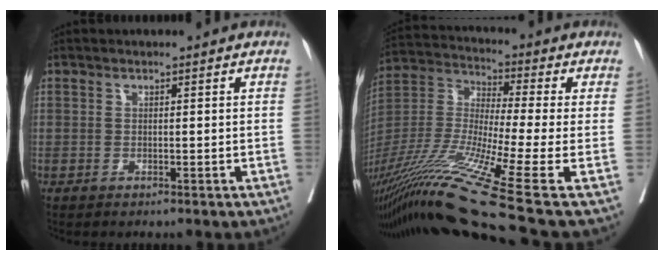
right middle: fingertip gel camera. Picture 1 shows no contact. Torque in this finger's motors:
{"motor_torque": [-0.48, -0.97, 0.07, 0.14]}